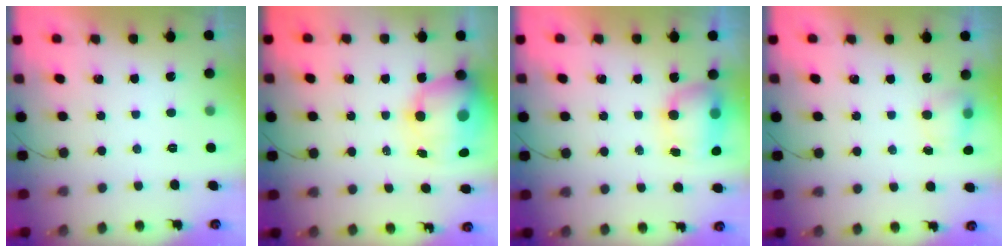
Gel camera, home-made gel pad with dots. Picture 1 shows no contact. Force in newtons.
{"total": 13.5, "press": 13.0, "slide": 3.5}
{"total": 8.3, "press": 8.3, "slide": 0.9}
{"total": 4.6, "press": 4.5, "slide": 1.1}